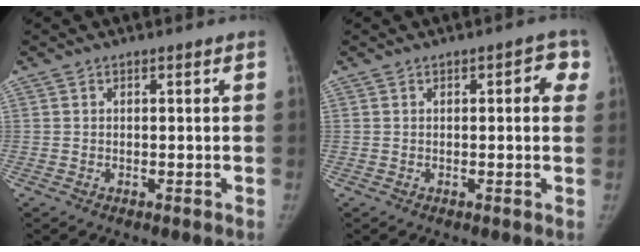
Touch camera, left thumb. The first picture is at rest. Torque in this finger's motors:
{"motor_torque": [-0.14, 0.20, 0.16, 0.31, -0.01]}